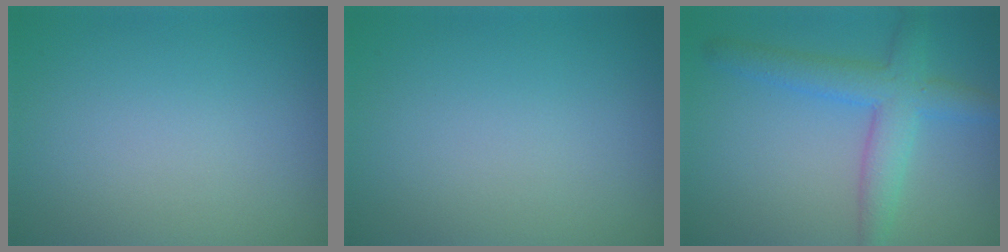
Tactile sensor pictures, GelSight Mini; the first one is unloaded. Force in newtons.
{"total": 0.0}
{"total": 4.6, "press": 4.6, "slide": 0.2}